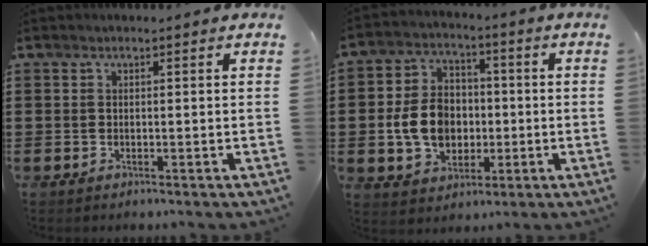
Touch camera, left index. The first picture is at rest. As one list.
[{"total": 8.8, "force": [-1.0, 7.1, 5.1], "torque": [-0.119, 0.014, -0.020]}]